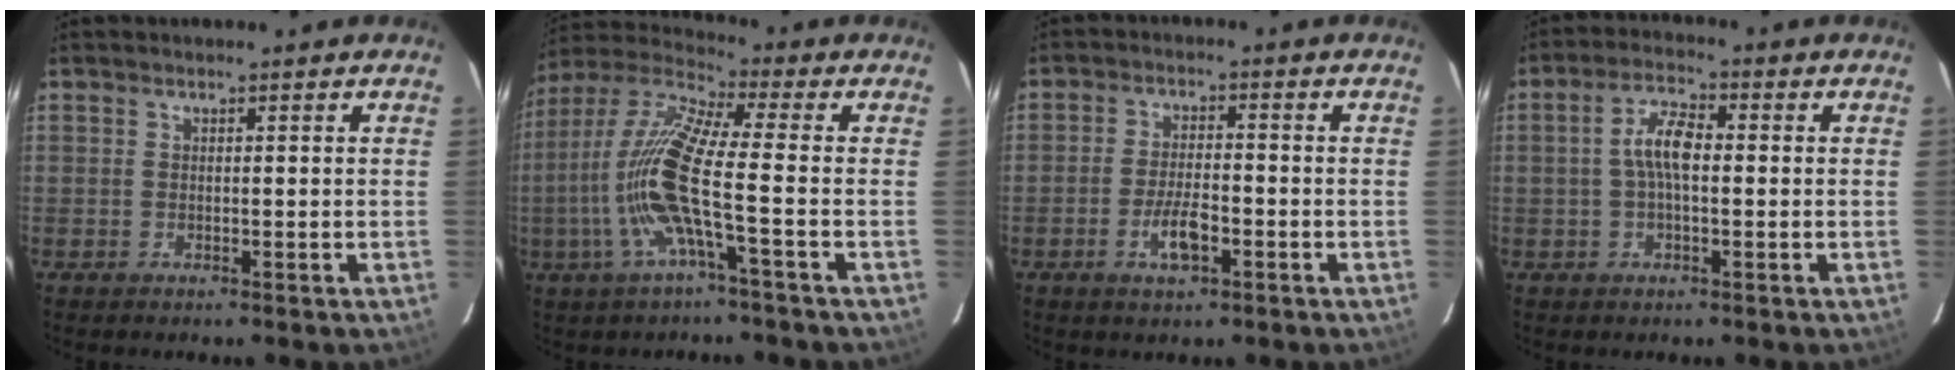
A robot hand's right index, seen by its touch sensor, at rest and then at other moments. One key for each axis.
{"total": 13.7, "fx": -3.2, "fy": 0.7, "fz": 13.3, "tx": -0.270, "ty": 0.000, "tz": -0.066}
{"total": 5.8, "fx": -2.6, "fy": 2.0, "fz": 4.8, "tx": -0.099, "ty": -0.002, "tz": -0.046}
{"total": 5.7, "fx": -0.1, "fy": 2.2, "fz": 5.3, "tx": -0.106, "ty": 0.015, "tz": -0.004}